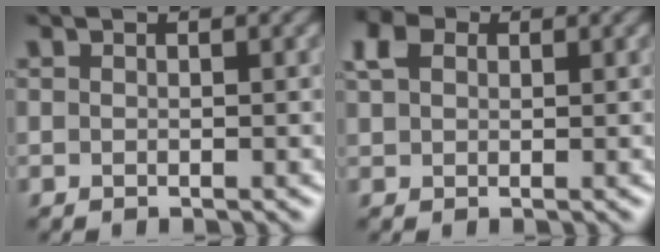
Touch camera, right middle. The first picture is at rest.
{"total": 3.1, "force": [1.4, 2.2, 1.6], "torque": [-0.041, 0.006, 0.026]}